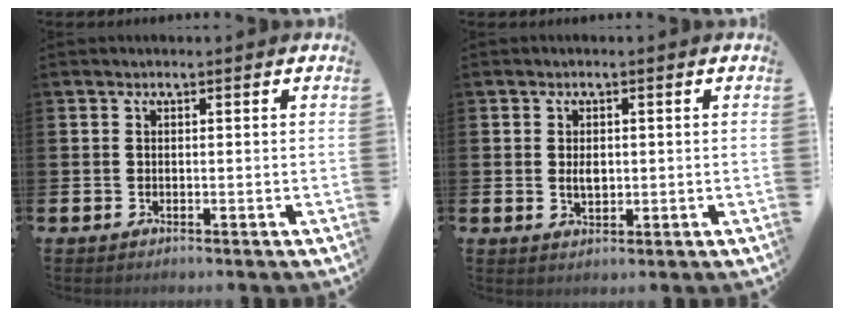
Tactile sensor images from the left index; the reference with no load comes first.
{"total": 2.0, "force": [0.2, 1.2, 1.6], "torque": [-0.016, 0.000, -0.001]}